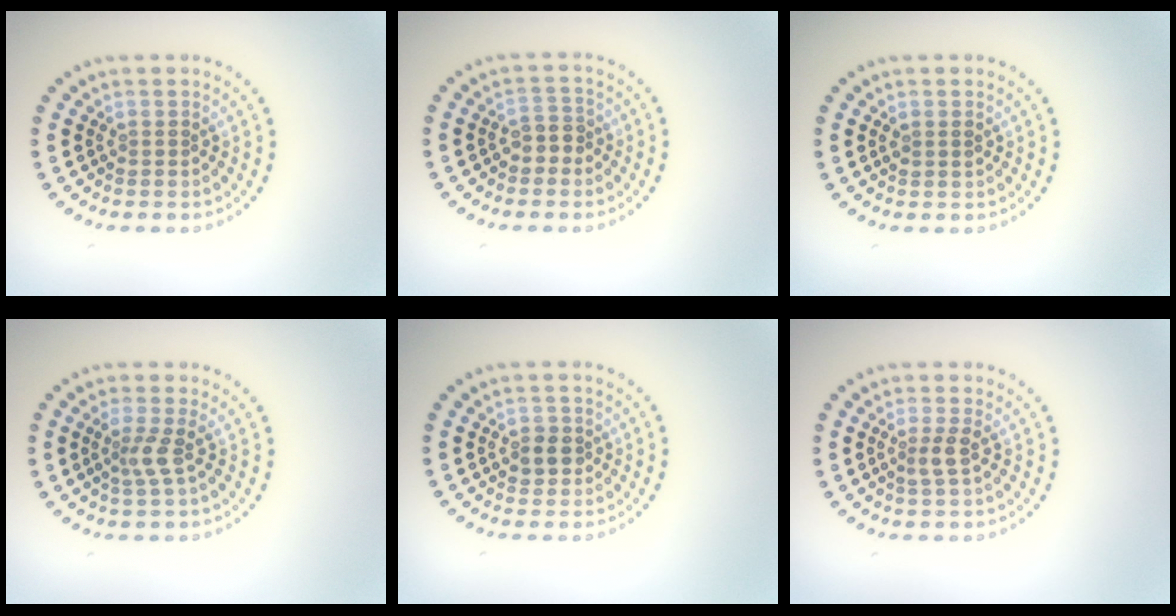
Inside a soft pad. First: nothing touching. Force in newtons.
{"total": 1.9, "press": 1.7, "slide": 0.8}
{"total": 0.9, "press": 0.8, "slide": 0.3}
{"total": 1.9, "press": 1.3, "slide": 1.4}
{"total": 1.8, "press": 1.7, "slide": 0.6}
{"total": 1.7, "press": 1.4, "slide": 0.9}